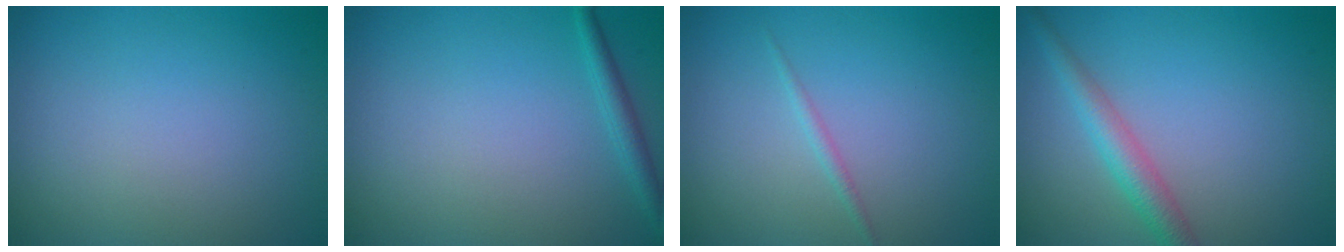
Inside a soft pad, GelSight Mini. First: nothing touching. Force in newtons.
{"total": 1.5, "press": 1.4, "slide": 0.1}
{"total": 0.8, "press": 0.8, "slide": 0.1}
{"total": 2.9, "press": 2.9, "slide": 0.1}